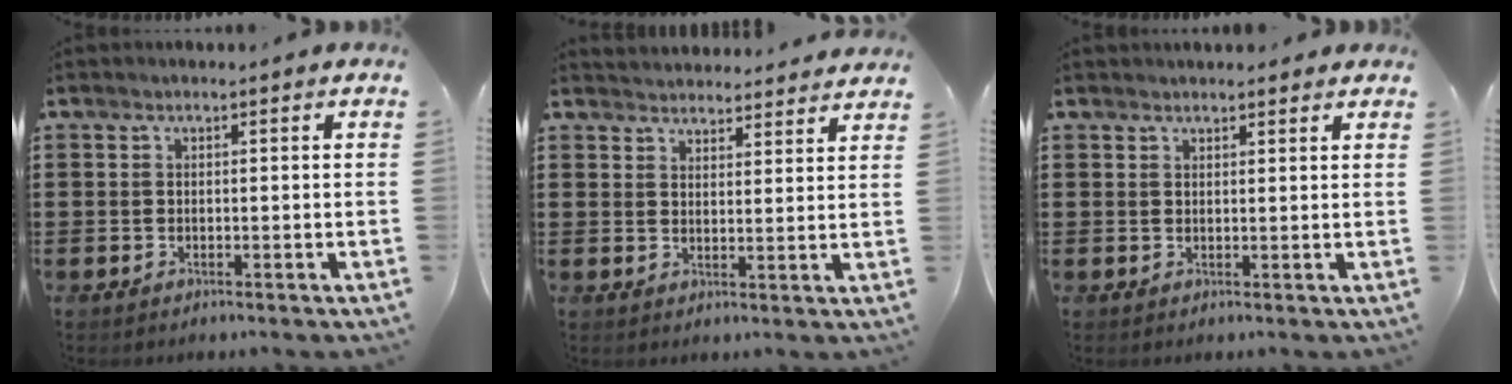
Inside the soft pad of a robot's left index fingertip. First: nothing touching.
{"total": 3.0, "force": [3.0, 0.0, -0.4], "torque": [0.007, -0.018, 0.053]}
{"total": 1.6, "force": [1.5, 0.3, 0.4], "torque": [-0.009, 0.002, 0.030]}